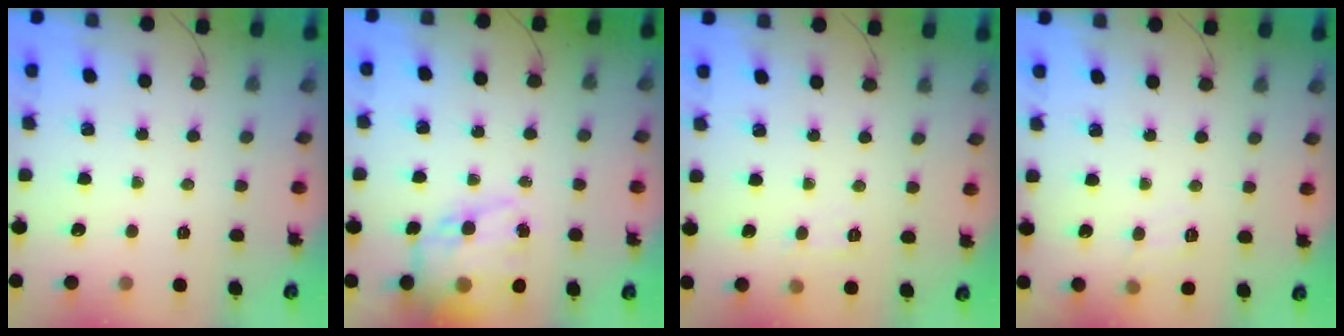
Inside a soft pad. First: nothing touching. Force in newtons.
{"total": 17.1, "press": 16.7, "slide": 3.6}
{"total": 4.5, "press": 4.4, "slide": 1.1}
{"total": 4.5, "press": 4.2, "slide": 1.7}